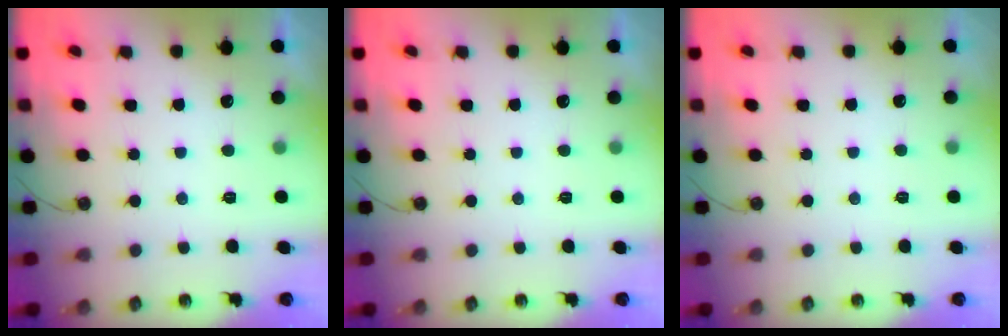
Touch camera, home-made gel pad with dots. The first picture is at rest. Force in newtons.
{"total": 0.0}
{"total": 1.7, "press": 1.7, "slide": 0.3}